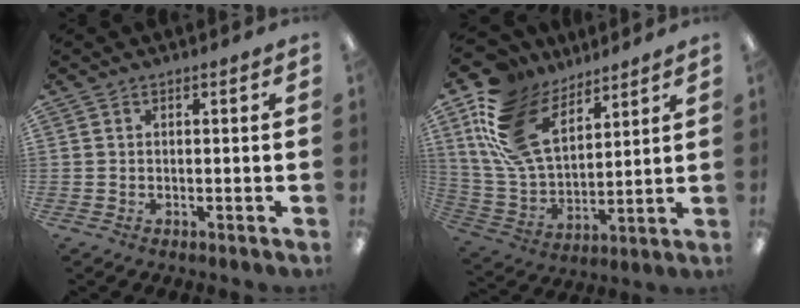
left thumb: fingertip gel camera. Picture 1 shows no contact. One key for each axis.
{"total": 19.2, "fx": 10.1, "fy": 11.8, "fz": 11.3, "tx": -0.261, "ty": -0.044, "tz": 0.191}